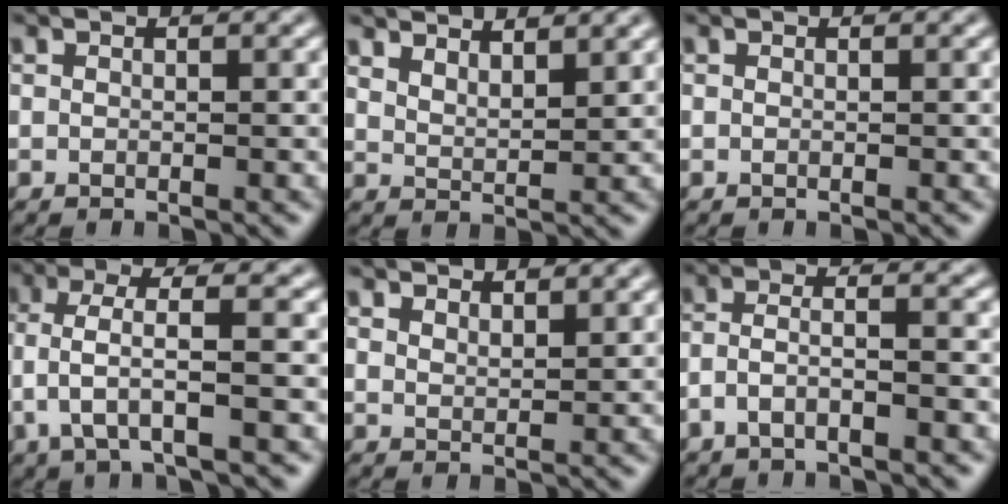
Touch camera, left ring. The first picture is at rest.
{"total": 4.3, "force": [3.7, 1.2, 1.9], "torque": [-0.020, 0.006, 0.049]}
{"total": 0.0}
{"total": 4.3, "force": [-0.4, 0.9, 4.2], "torque": [-0.091, 0.010, -0.005]}
{"total": 2.4, "force": [2.3, 0.6, 0.7], "torque": [-0.012, 0.002, 0.037]}
{"total": 3.2, "force": [-1.7, 0.8, 2.6], "torque": [-0.055, 0.007, -0.038]}